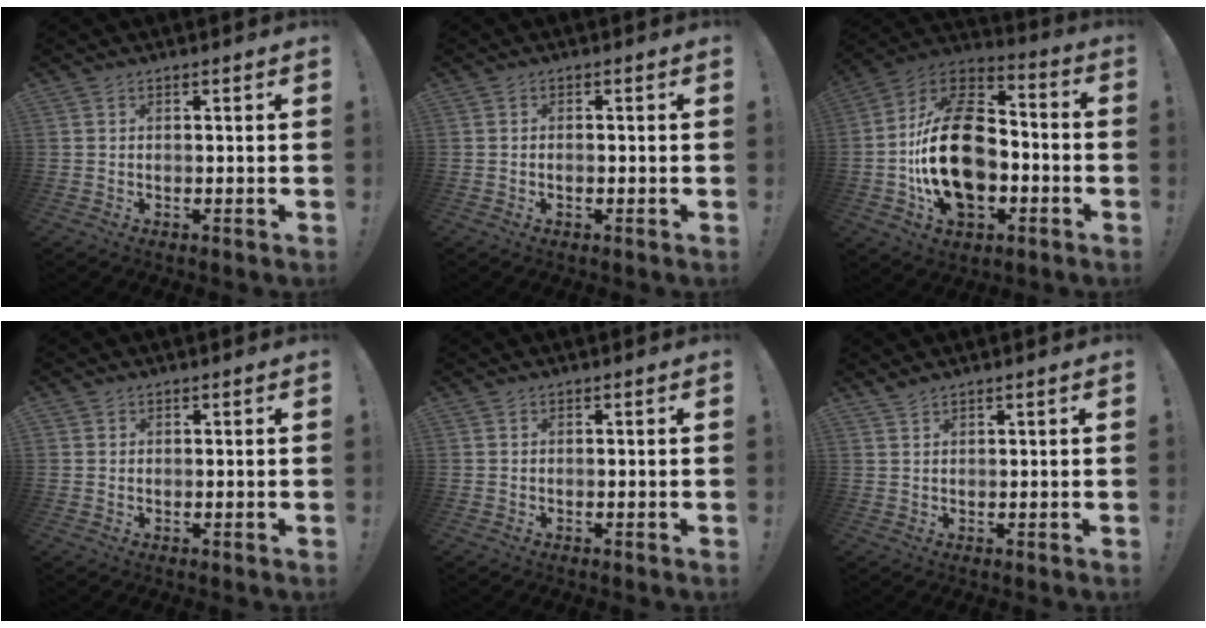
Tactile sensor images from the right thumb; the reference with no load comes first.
{"total": 0.9, "force": [-0.5, 0.3, 0.6], "torque": [-0.010, 0.000, -0.011]}
{"total": 25.9, "force": [-4.1, 17.1, 19.1], "torque": [-0.333, 0.039, -0.055]}
{"total": 0.5, "force": [0.4, 0.4, 0.0], "torque": [0.002, 0.000, 0.008]}
{"total": 0.0}
{"total": 1.3, "force": [1.1, 0.0, 0.6], "torque": [-0.021, 0.000, 0.022]}